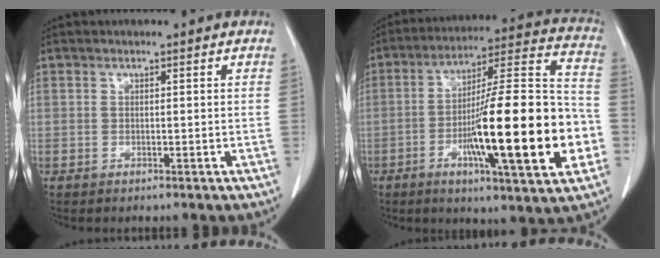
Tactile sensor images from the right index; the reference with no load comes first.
{"total": 24.1, "force": [-6.0, 2.4, 23.2], "torque": [-0.332, 0.000, -0.095]}